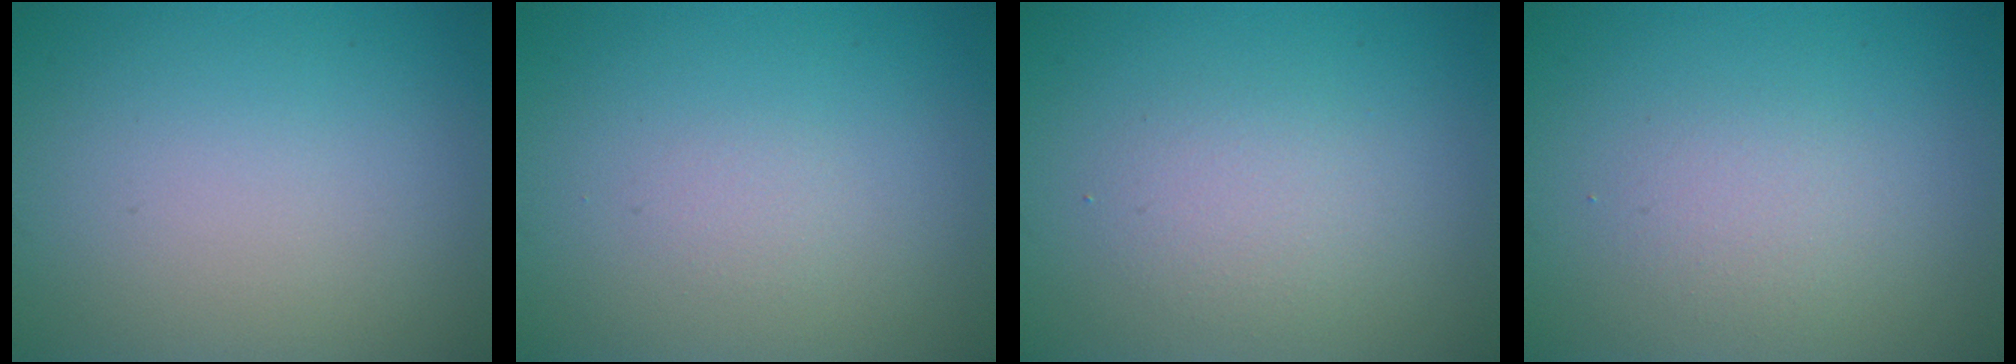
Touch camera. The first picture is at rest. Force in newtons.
{"total": 0.6, "press": 0.6, "slide": 0.1}
{"total": 2.0, "press": 2.0, "slide": 0.1}
{"total": 1.6, "press": 1.6, "slide": 0.1}